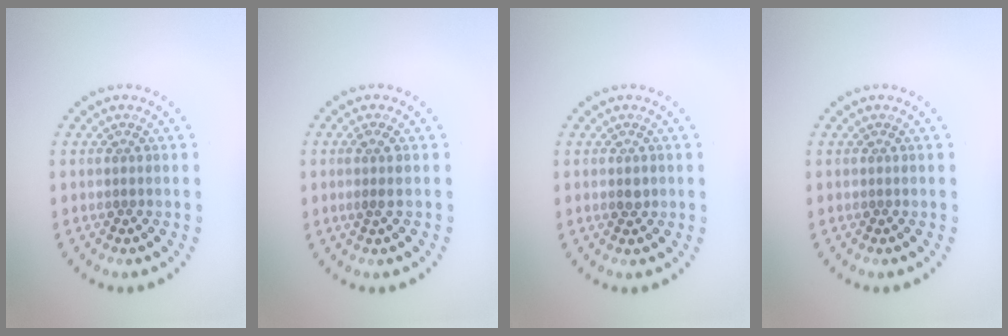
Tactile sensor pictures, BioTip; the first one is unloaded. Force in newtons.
{"total": 1.1, "press": 1.0, "slide": 0.6}
{"total": 1.0, "press": 1.0, "slide": 0.2}
{"total": 0.0}